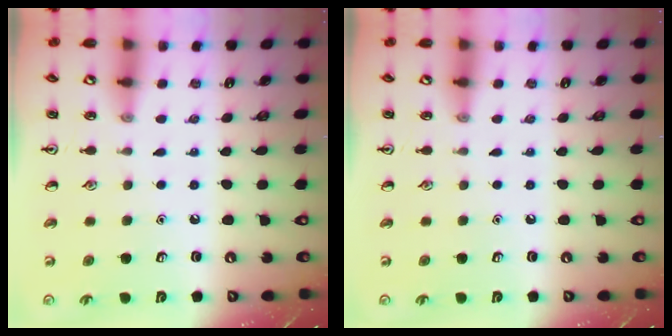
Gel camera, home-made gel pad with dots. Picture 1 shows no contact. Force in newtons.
{"total": 0.0}